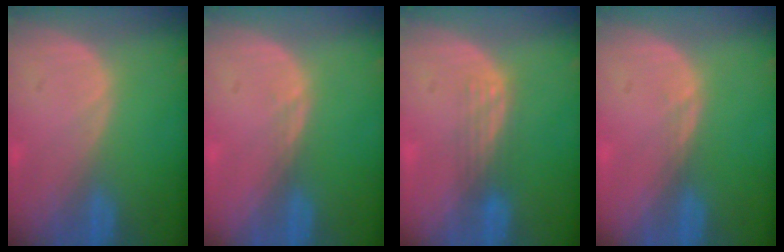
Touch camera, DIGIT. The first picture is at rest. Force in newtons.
{"total": 0.8, "press": 0.6, "slide": 0.6}
{"total": 2.9, "press": 2.6, "slide": 1.3}
{"total": 0.8, "press": 0.6, "slide": 0.6}